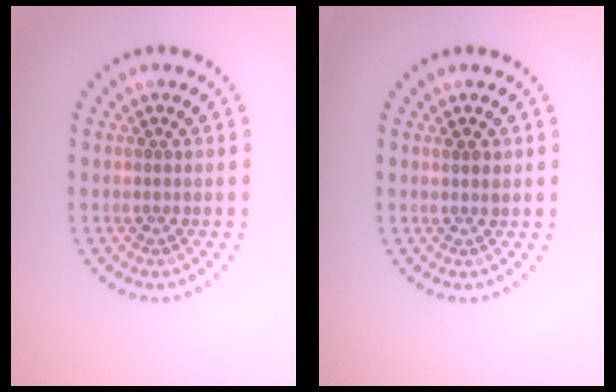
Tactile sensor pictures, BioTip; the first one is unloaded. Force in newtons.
{"total": 1.0, "press": 1.0, "slide": 0.3}